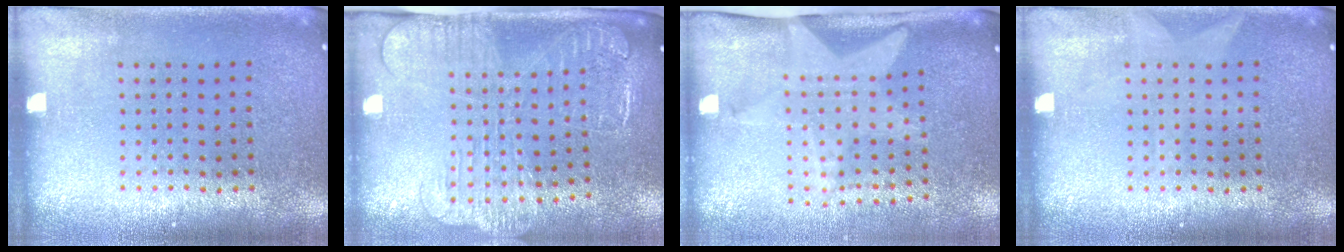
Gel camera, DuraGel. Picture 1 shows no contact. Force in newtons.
{"total": 2.6, "press": 2.1, "slide": 1.5}
{"total": 2.0, "press": 1.5, "slide": 1.3}
{"total": 0.6, "press": 0.6, "slide": 0.1}